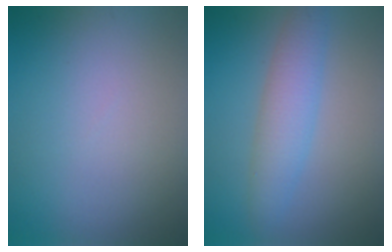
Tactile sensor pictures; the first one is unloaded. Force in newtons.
{"total": 3.9, "press": 3.9, "slide": 0.0}